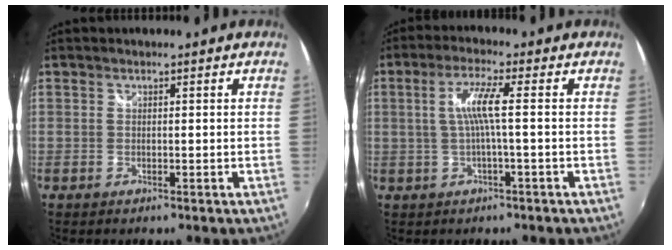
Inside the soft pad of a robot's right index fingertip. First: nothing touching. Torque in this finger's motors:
{"motor_torque": [0.40, -0.02, 0.36, 0.11]}